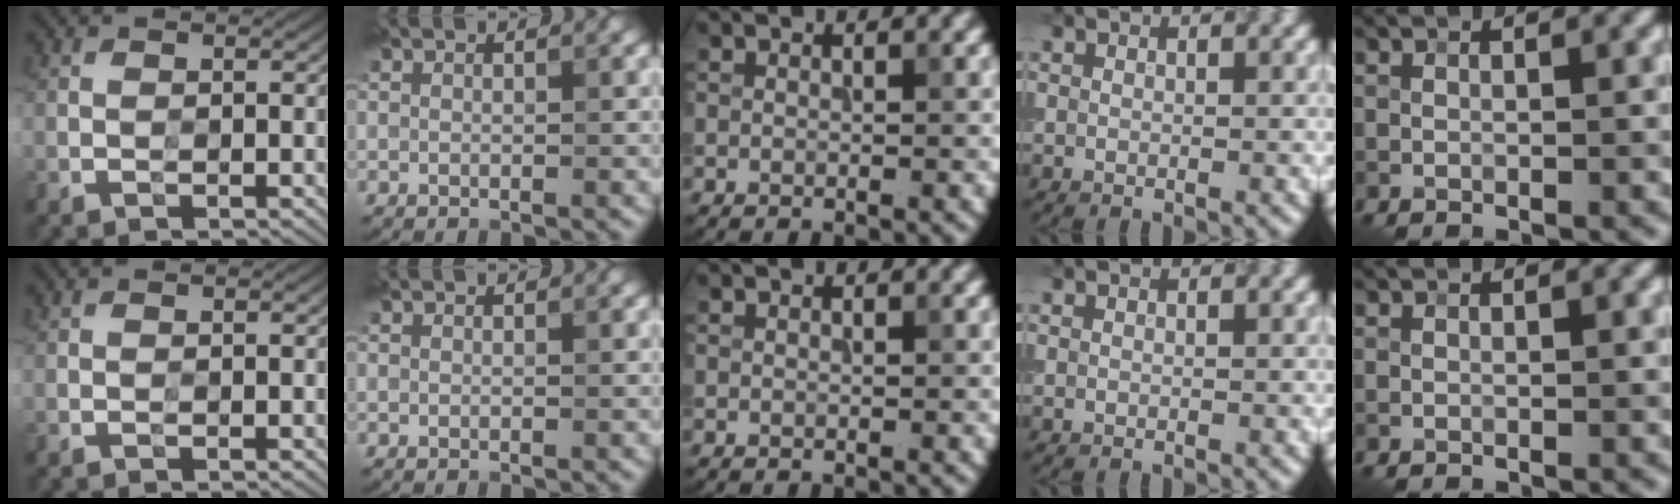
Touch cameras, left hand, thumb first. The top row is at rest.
{}